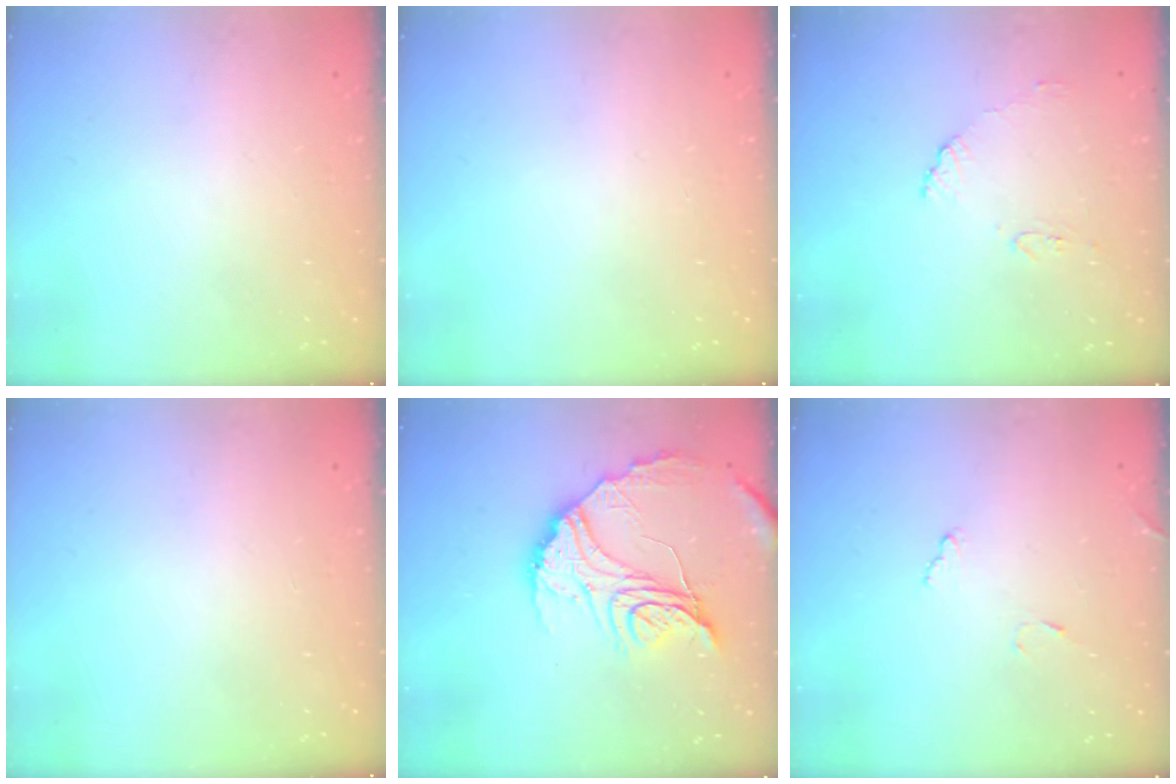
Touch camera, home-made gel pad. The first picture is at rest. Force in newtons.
{"total": 0.0}
{"total": 8.2, "press": 8.1, "slide": 0.8}
{"total": 0.0}
{"total": 17.2, "press": 17.1, "slide": 1.6}
{"total": 8.1, "press": 8.1, "slide": 0.6}